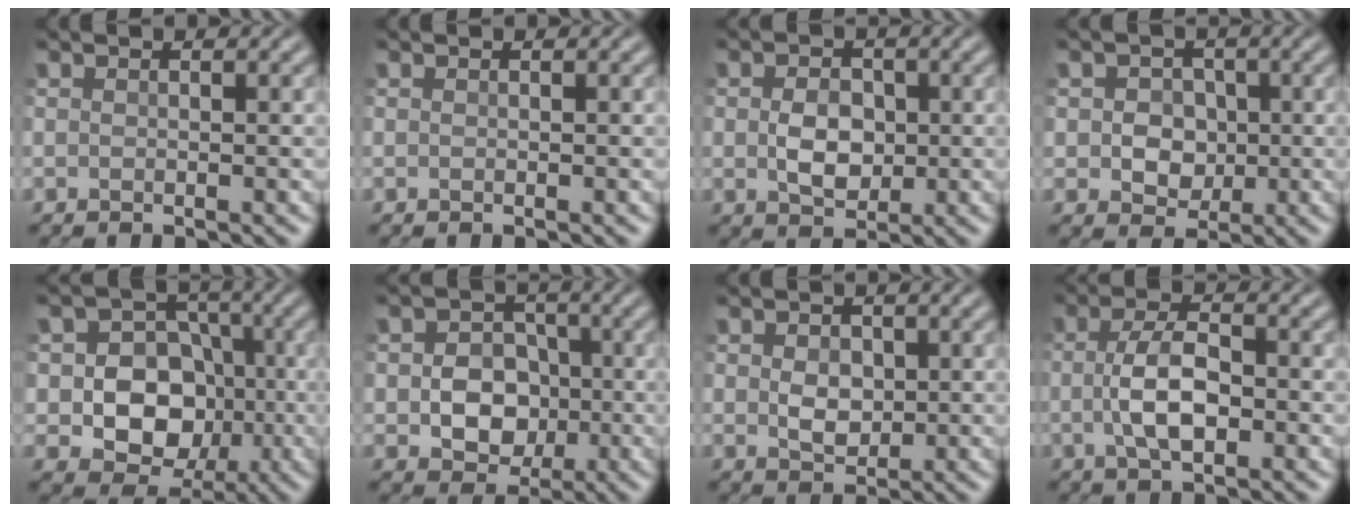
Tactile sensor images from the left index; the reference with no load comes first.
{"total": 0.0}
{"total": 3.5, "force": [-0.1, 2.5, 2.4], "torque": [-0.049, -0.004, -0.003]}
{"total": 3.6, "force": [0.1, 3.0, 2.0], "torque": [-0.023, 0.001, -0.013]}
{"total": 8.4, "force": [-1.0, 7.2, 4.2], "torque": [-0.049, 0.006, -0.035]}
{"total": 5.3, "force": [-0.7, 4.4, 3.0], "torque": [-0.032, -0.004, -0.026]}
{"total": 2.6, "force": [0.2, 1.9, 1.7], "torque": [-0.034, -0.003, 0.005]}
{"total": 4.4, "force": [-0.5, 1.9, 3.9], "torque": [-0.083, 0.001, -0.013]}